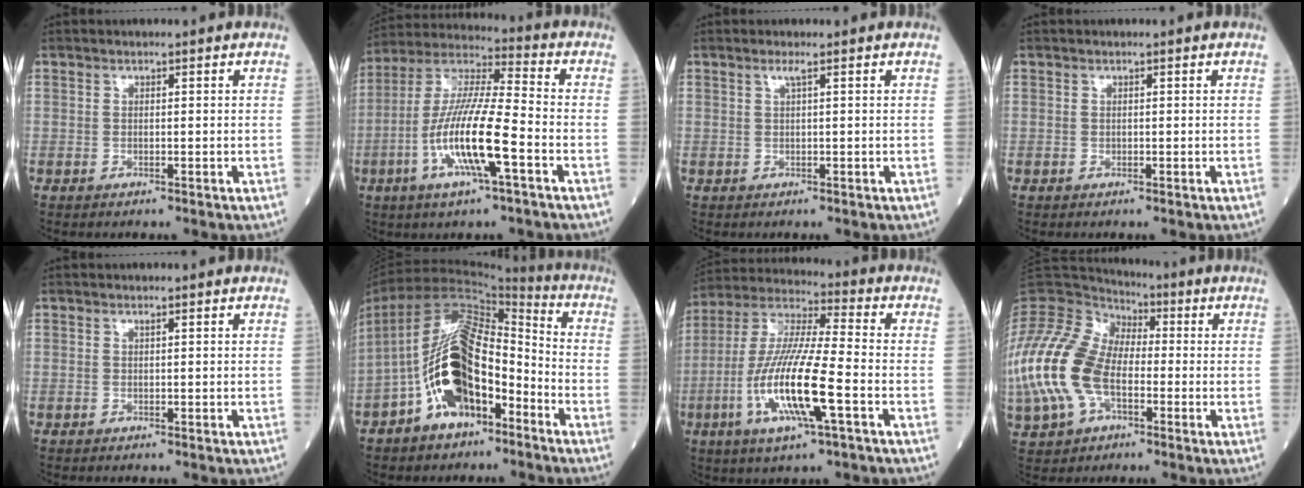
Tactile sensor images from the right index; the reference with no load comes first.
{"total": 14.9, "force": [-4.6, 1.6, 14.0], "torque": [-0.282, -0.006, -0.089]}
{"total": 0.9, "force": [0.4, -0.2, 0.7], "torque": [-0.022, 0.004, 0.012]}
{"total": 0.0}
{"total": 0.0}
{"total": 17.4, "force": [-6.4, 8.3, 13.9], "torque": [-0.294, 0.024, -0.106]}
{"total": 15.9, "force": [-4.8, 1.6, 15.0], "torque": [-0.311, -0.014, -0.090]}
{"total": 16.4, "force": [-3.4, 10.3, 12.3], "torque": [-0.303, 0.011, -0.064]}